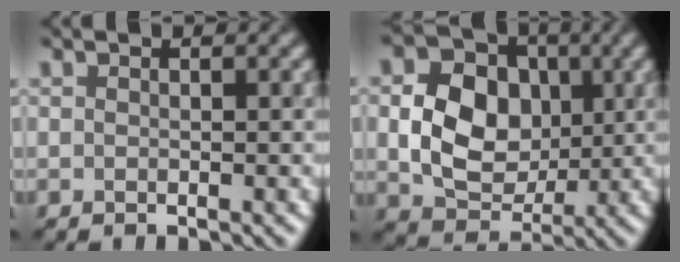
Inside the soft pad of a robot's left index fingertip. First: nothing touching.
{"total": 6.5, "force": [0.2, 5.2, 3.8], "torque": [-0.069, 0.000, 0.006]}